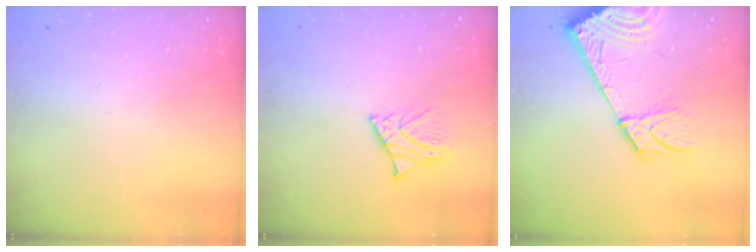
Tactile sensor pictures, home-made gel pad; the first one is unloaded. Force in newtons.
{"total": 3.9, "press": 3.9, "slide": 0.5}
{"total": 15.2, "press": 14.9, "slide": 3.4}